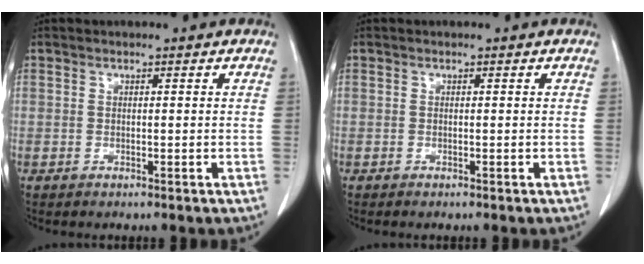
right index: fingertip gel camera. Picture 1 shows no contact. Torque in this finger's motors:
{"motor_torque": [0.00, -0.24, 0.06, 0.02]}